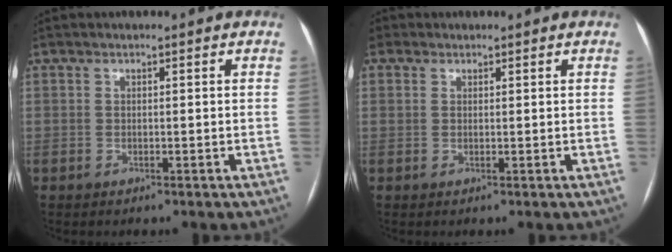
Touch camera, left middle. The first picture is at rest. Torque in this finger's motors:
{"motor_torque": [1.42, -0.71, 1.06, 0.21]}